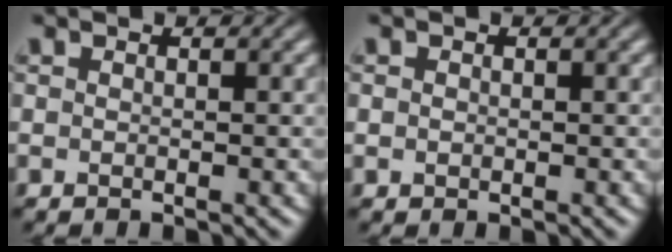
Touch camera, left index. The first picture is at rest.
{"total": 0.5, "force": [0.0, 0.5, 0.1], "torque": [0.002, 0.002, -0.001]}